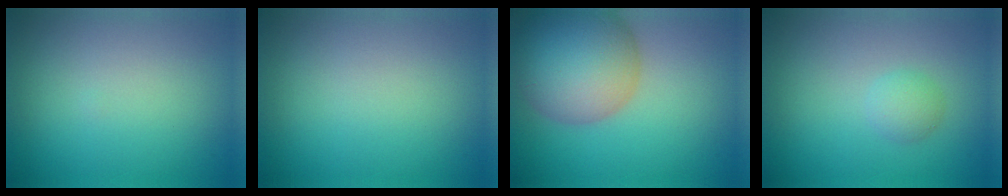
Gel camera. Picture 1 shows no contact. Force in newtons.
{"total": 0.0}
{"total": 10.4, "press": 10.4, "slide": 0.6}
{"total": 1.4, "press": 1.4, "slide": 0.0}